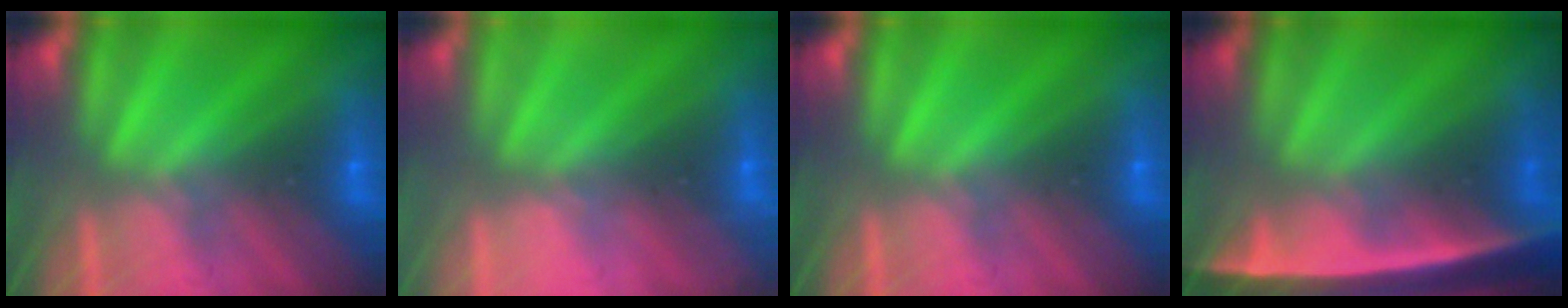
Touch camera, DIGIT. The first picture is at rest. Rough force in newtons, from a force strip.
{"total": 2.3}
{"total": 0.0}
{"total": 11.3}